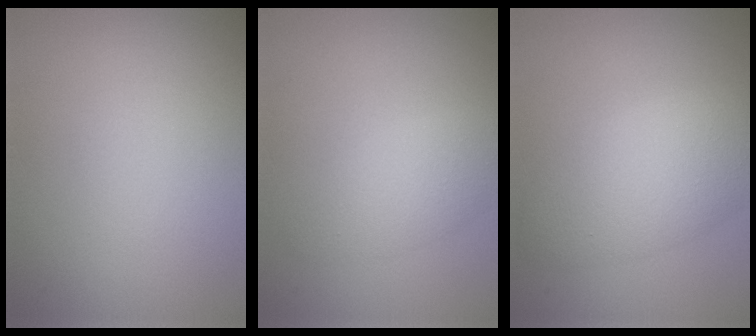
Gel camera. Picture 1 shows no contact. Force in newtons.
{"total": 2.9, "press": 2.9, "slide": 0.2}
{"total": 5.5, "press": 5.5, "slide": 0.2}